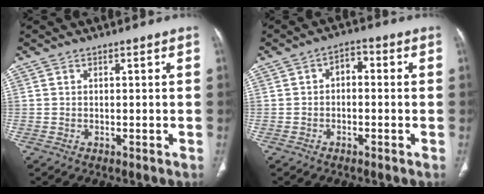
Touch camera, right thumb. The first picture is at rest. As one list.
[{"total": 3.3, "force": [-0.4, 2.2, 2.4], "torque": [-0.021, 0.018, -0.020]}]